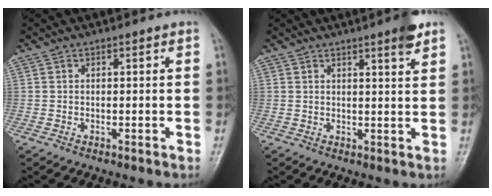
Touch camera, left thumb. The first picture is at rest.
{"total": 4.2, "force": [2.8, 0.4, 3.1], "torque": [-0.037, -0.016, 0.036]}